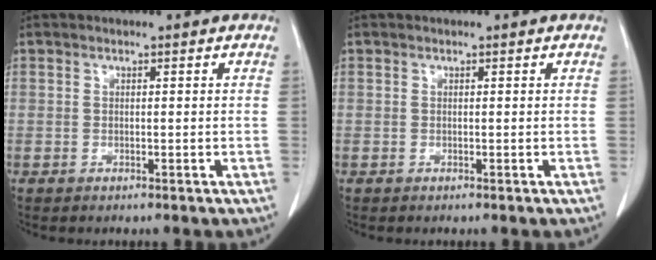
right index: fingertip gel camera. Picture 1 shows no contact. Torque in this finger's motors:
{"motor_torque": [-0.05, 0.03, 0.01, 0.01]}